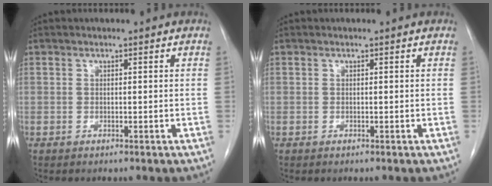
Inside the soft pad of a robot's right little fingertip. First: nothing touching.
{"total": 0.0}